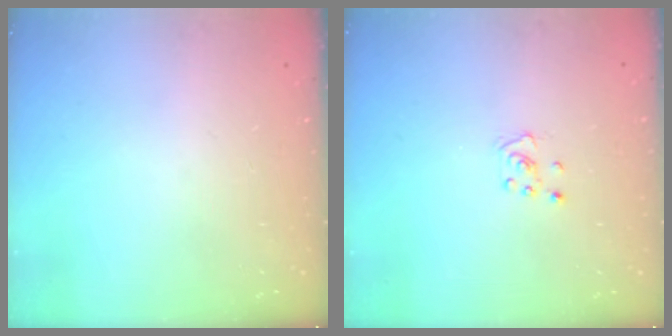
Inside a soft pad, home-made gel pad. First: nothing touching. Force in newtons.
{"total": 2.8, "press": 2.8, "slide": 0.3}